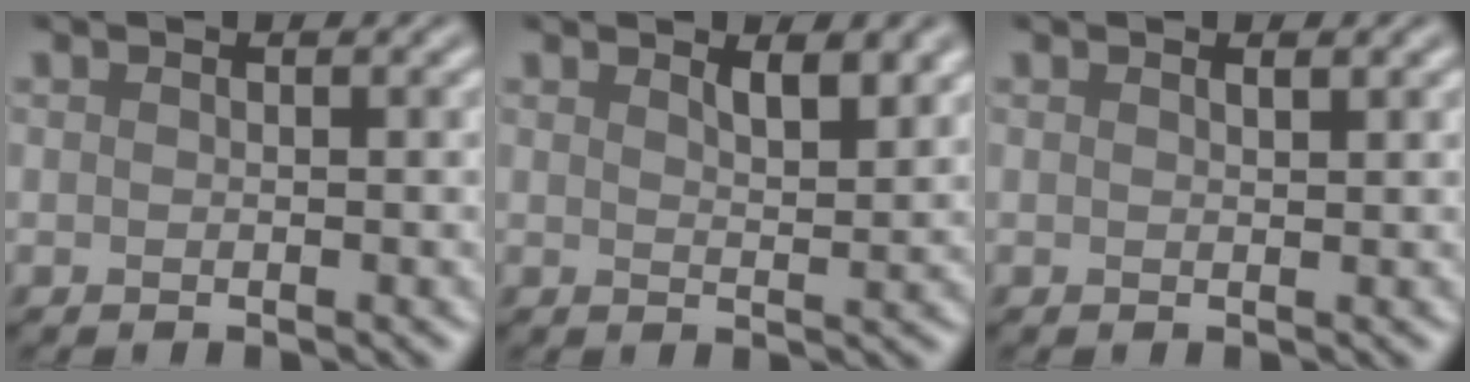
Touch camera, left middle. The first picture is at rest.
{"total": 2.7, "force": [1.9, 0.8, 1.8], "torque": [-0.023, -0.005, 0.033]}
{"total": 0.6, "force": [0.5, 0.1, 0.3], "torque": [-0.004, -0.003, 0.009]}